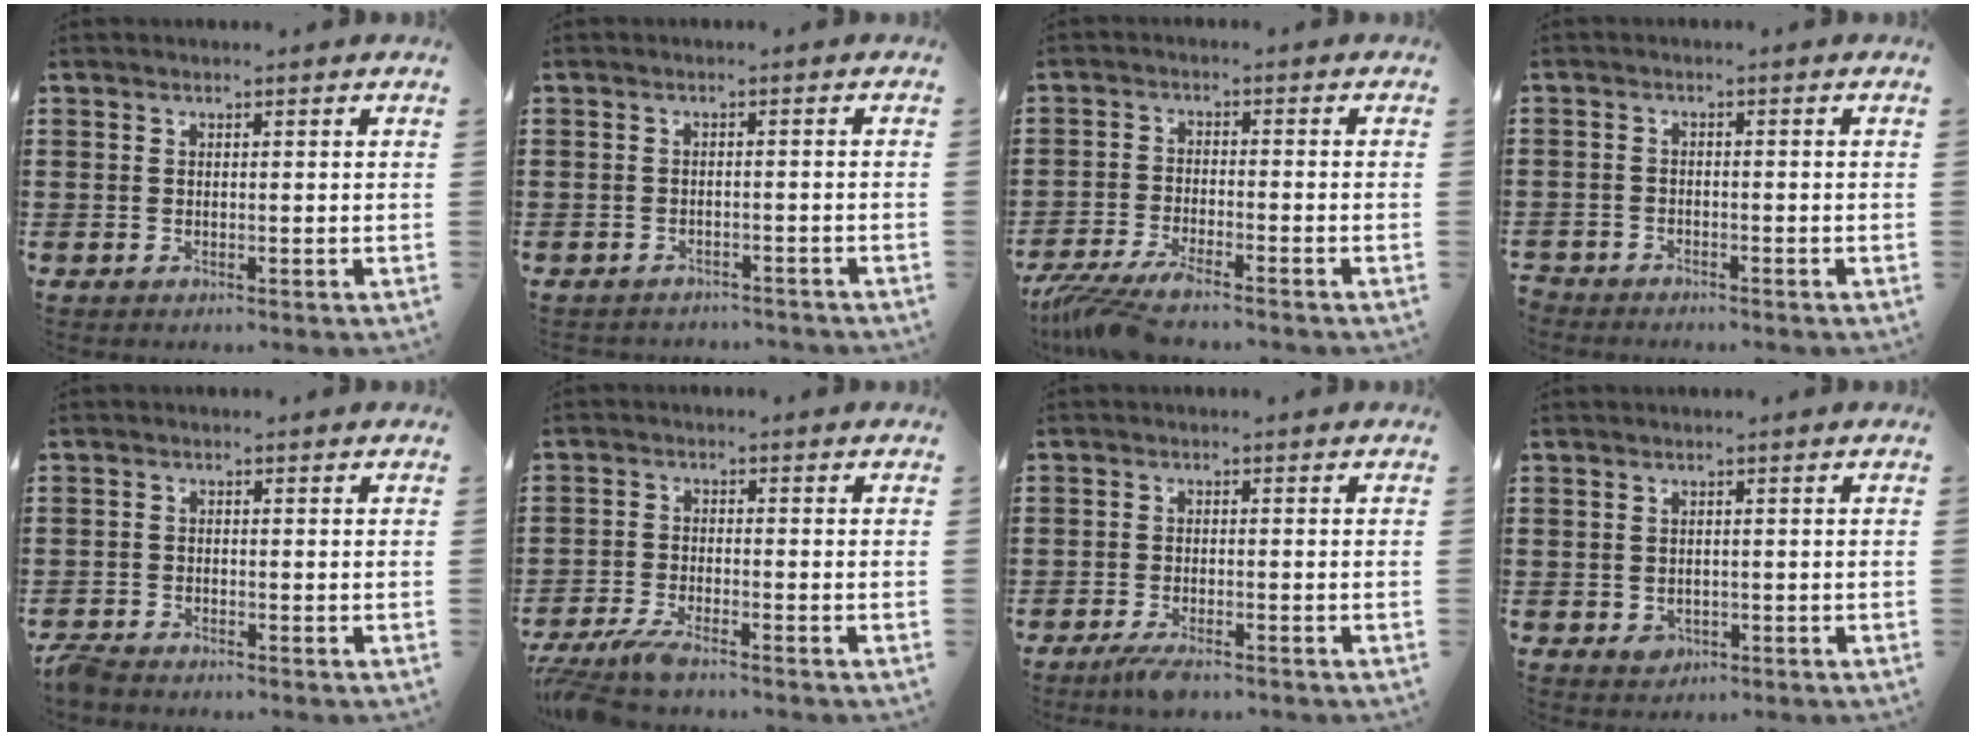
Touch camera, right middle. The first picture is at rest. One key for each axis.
{"total": 1.6, "fx": -1.6, "fy": 0.2, "fz": -0.2, "tx": -0.003, "ty": -0.001, "tz": -0.036}
{"total": 5.4, "fx": -4.9, "fy": 0.2, "fz": 2.4, "tx": -0.073, "ty": -0.019, "tz": -0.100}
{"total": 2.1, "fx": -2.1, "fy": 0.3, "fz": -0.3, "tx": 0.000, "ty": 0.000, "tz": -0.045}
{"total": 2.3, "fx": -2.2, "fy": 0.5, "fz": 0.6, "tx": -0.026, "ty": -0.002, "tz": -0.050}
{"total": 4.5, "fx": -4.0, "fy": 0.4, "fz": 2.1, "tx": -0.062, "ty": -0.015, "tz": -0.083}
{"total": 2.8, "fx": -2.3, "fy": 0.5, "fz": 1.6, "tx": -0.040, "ty": -0.002, "tz": -0.047}
{"total": 1.4, "fx": -0.4, "fy": 1.1, "fz": 0.6, "tx": -0.008, "ty": -0.001, "tz": -0.010}